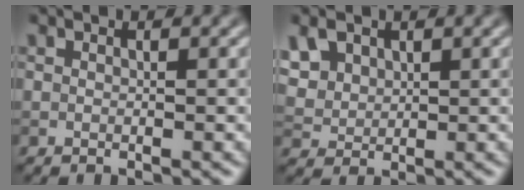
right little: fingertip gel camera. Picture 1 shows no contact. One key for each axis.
{"total": 4.4, "fx": 2.1, "fy": 3.2, "fz": 2.3, "tx": -0.074, "ty": 0.009, "tz": 0.052}